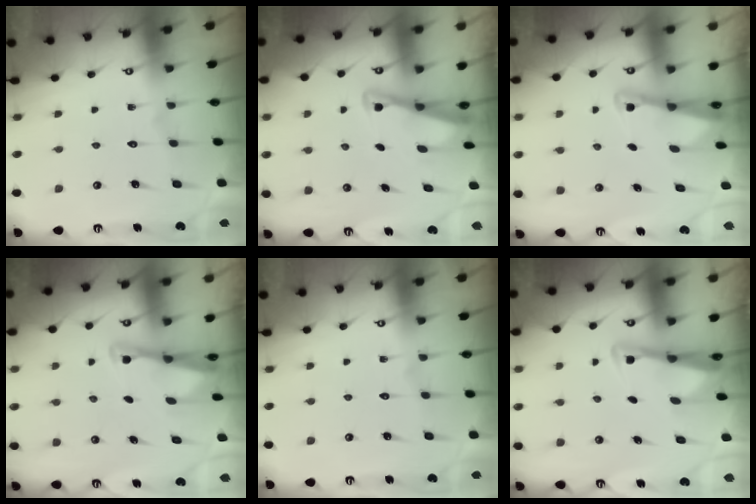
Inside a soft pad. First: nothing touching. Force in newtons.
{"total": 2.7, "press": 2.7, "slide": 0.3}
{"total": 2.3, "press": 2.3, "slide": 0.3}
{"total": 2.8, "press": 2.8, "slide": 0.1}
{"total": 0.0}
{"total": 3.3, "press": 3.2, "slide": 0.6}